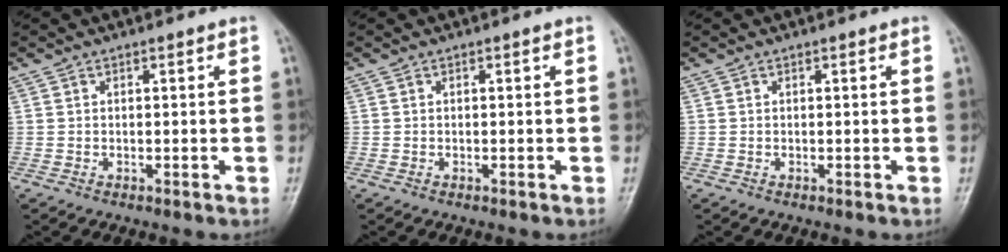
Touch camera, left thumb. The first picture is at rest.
{"total": 0.0}
{"total": 0.0}